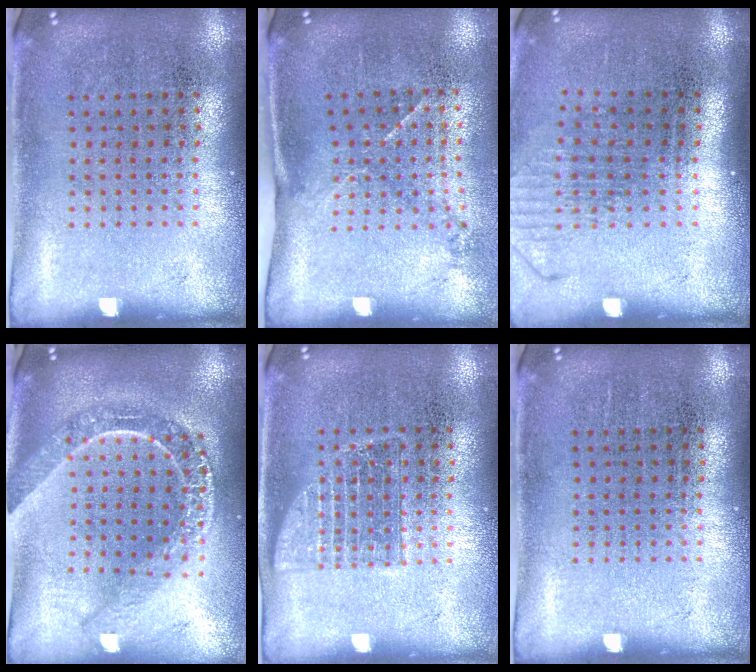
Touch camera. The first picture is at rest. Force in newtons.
{"total": 1.5, "press": 1.0, "slide": 1.2}
{"total": 1.3, "press": 1.0, "slide": 0.8}
{"total": 2.2, "press": 1.8, "slide": 1.1}
{"total": 1.0, "press": 1.0, "slide": 0.3}
{"total": 0.0}